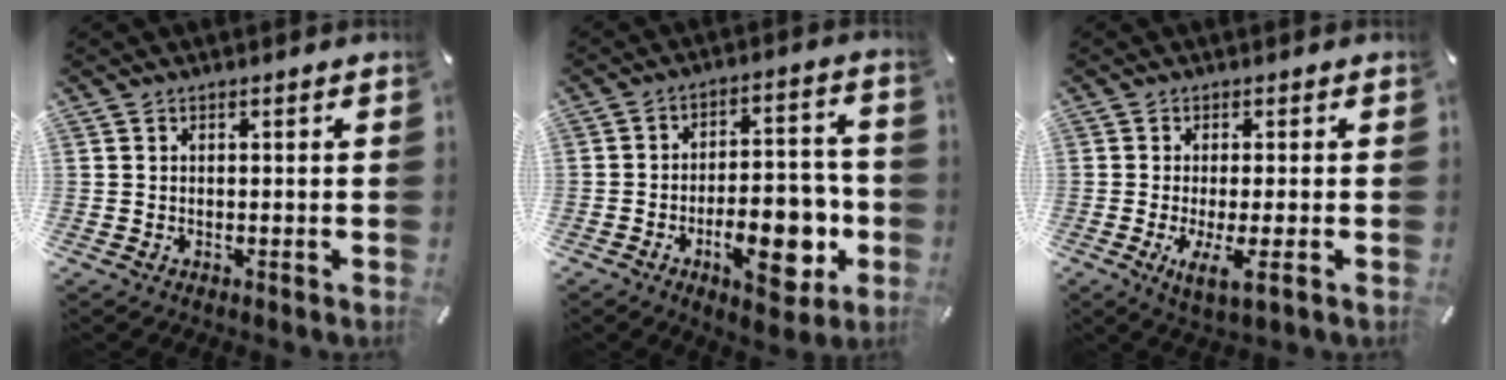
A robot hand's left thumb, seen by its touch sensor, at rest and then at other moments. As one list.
[{"total": 16.1, "force": [-5.6, 7.7, 12.9], "torque": [-0.164, 0.017, -0.085]}, {"total": 6.2, "force": [-1.3, 0.8, 6.0], "torque": [-0.125, -0.024, -0.023]}]